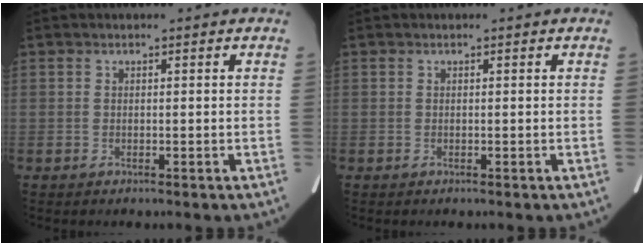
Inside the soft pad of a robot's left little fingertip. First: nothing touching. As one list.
[{"total": 0.0}]